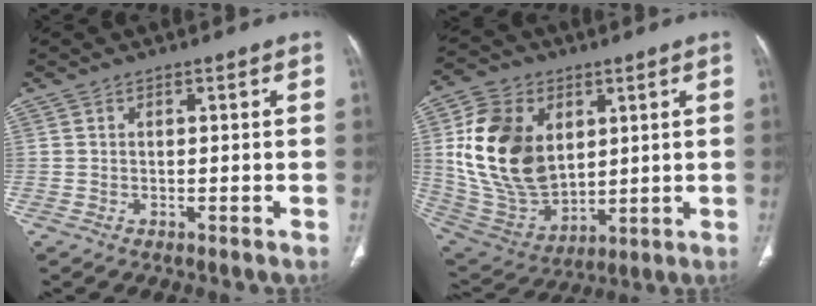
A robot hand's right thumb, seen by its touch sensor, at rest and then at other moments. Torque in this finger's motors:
{"motor_torque": [1.89, 1.90, 0.91, -0.97, 0.38]}